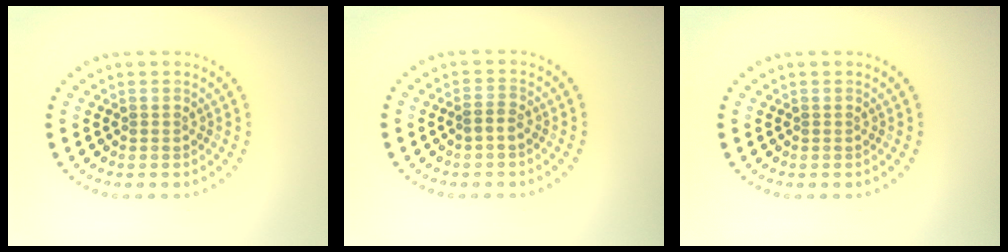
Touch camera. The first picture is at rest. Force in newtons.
{"total": 1.2, "press": 1.0, "slide": 0.7}
{"total": 0.0}